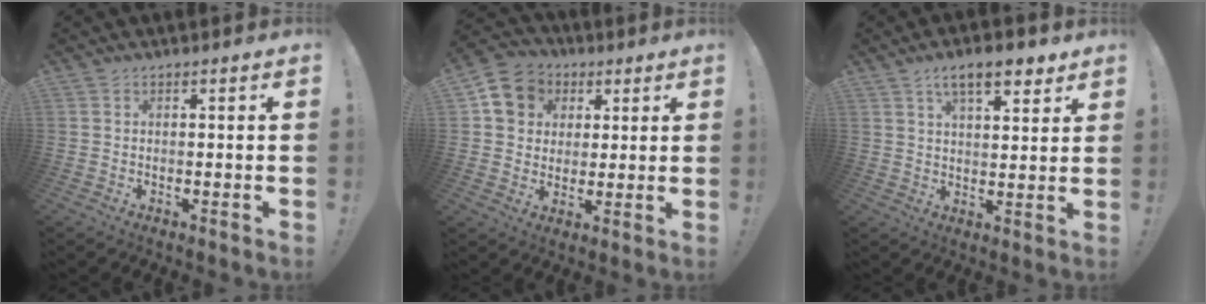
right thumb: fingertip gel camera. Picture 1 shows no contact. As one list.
[{"total": 10.9, "force": [3.5, 9.5, 3.9], "torque": [-0.052, -0.007, 0.074]}, {"total": 9.6, "force": [5.9, 3.5, 6.6], "torque": [-0.088, -0.025, 0.100]}]